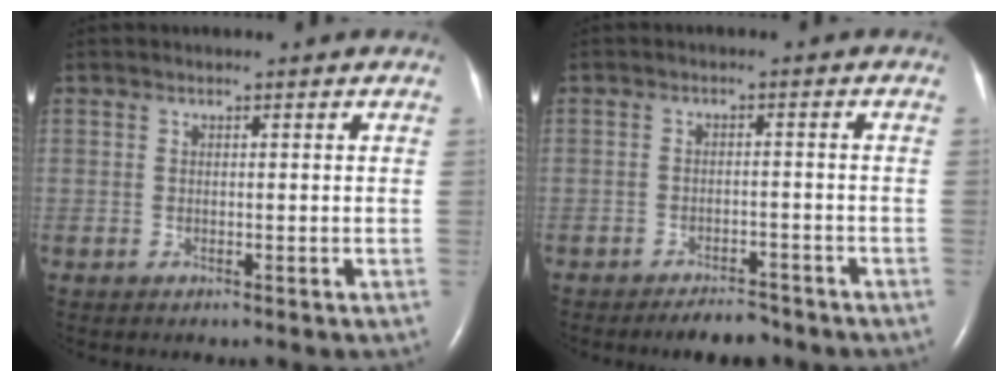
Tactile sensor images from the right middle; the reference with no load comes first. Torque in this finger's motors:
{"motor_torque": [0.08, -0.10, 0.01, 0.01]}